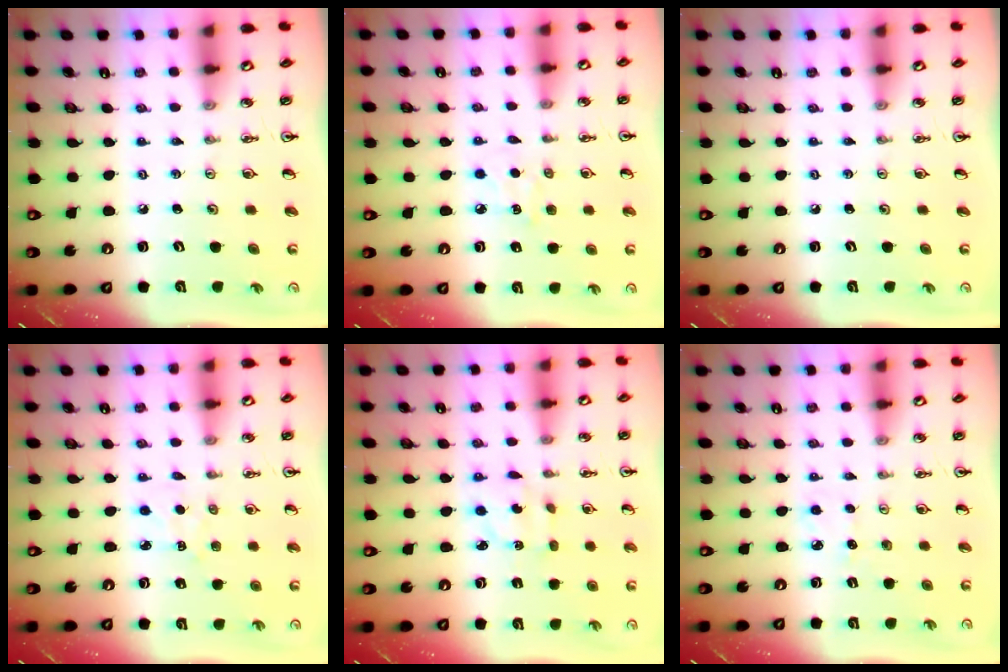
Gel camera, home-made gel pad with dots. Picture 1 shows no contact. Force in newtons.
{"total": 5.8, "press": 5.8, "slide": 0.6}
{"total": 0.0}
{"total": 3.4, "press": 3.3, "slide": 0.4}
{"total": 3.7, "press": 3.6, "slide": 0.7}
{"total": 4.6, "press": 4.5, "slide": 0.7}